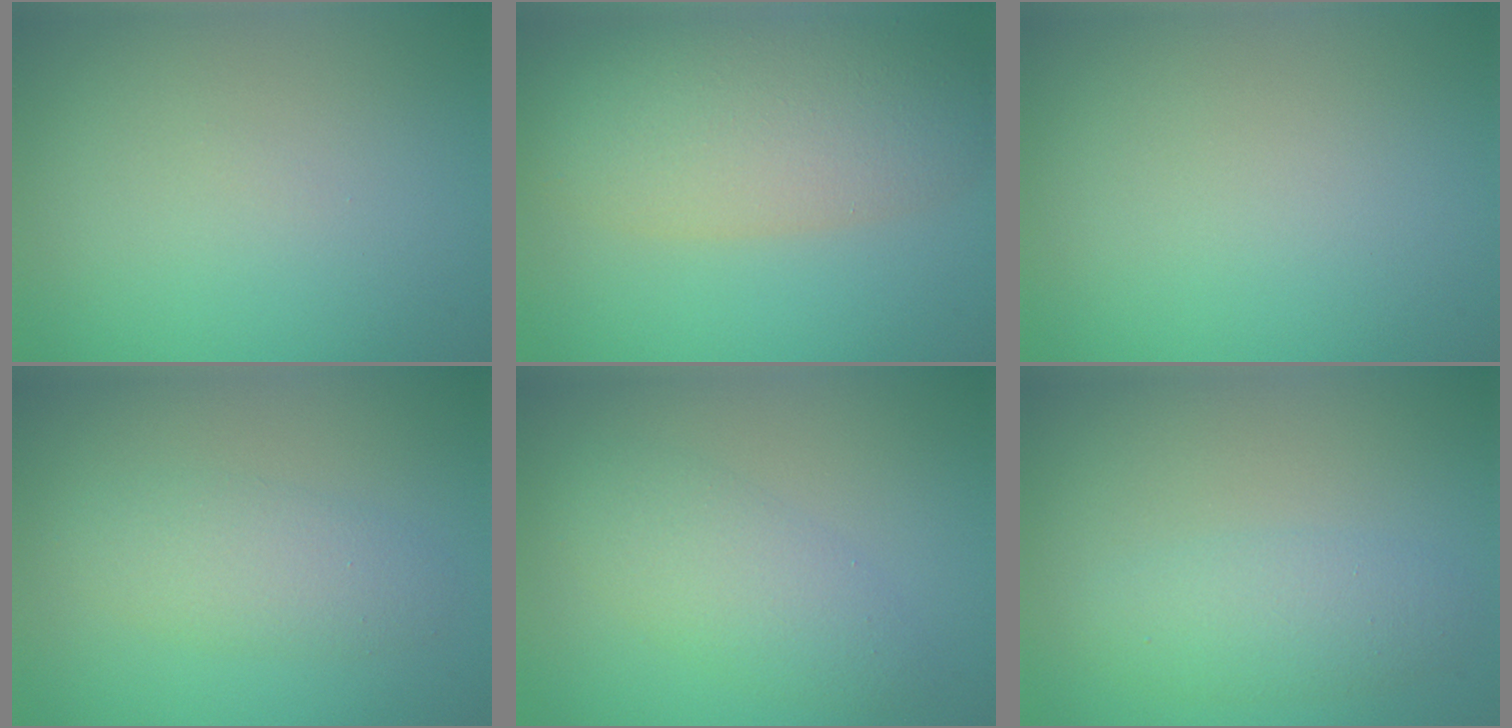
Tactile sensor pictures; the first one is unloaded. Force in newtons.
{"total": 7.5, "press": 7.5, "slide": 0.5}
{"total": 0.0}
{"total": 2.7, "press": 2.7, "slide": 0.0}
{"total": 2.3, "press": 2.3, "slide": 0.2}
{"total": 2.8, "press": 2.8, "slide": 0.0}